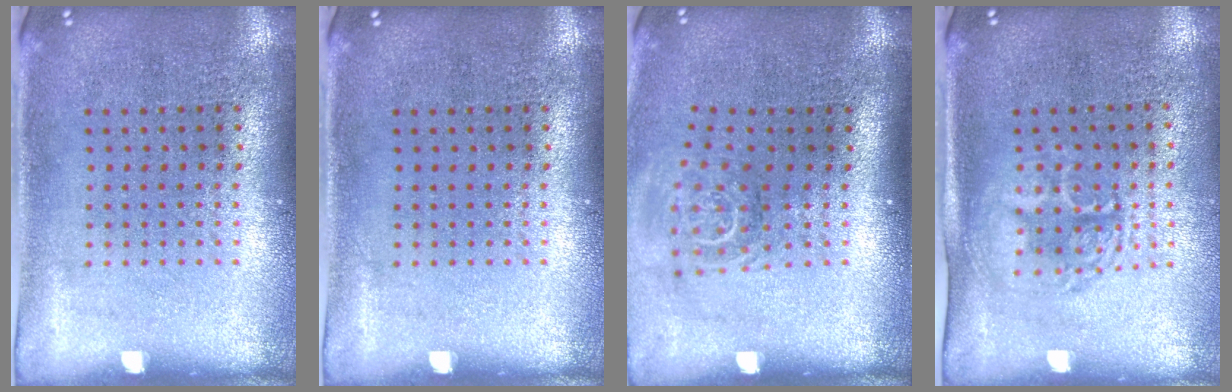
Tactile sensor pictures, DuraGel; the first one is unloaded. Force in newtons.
{"total": 0.0}
{"total": 1.7, "press": 1.2, "slide": 1.2}
{"total": 1.6, "press": 1.4, "slide": 0.8}